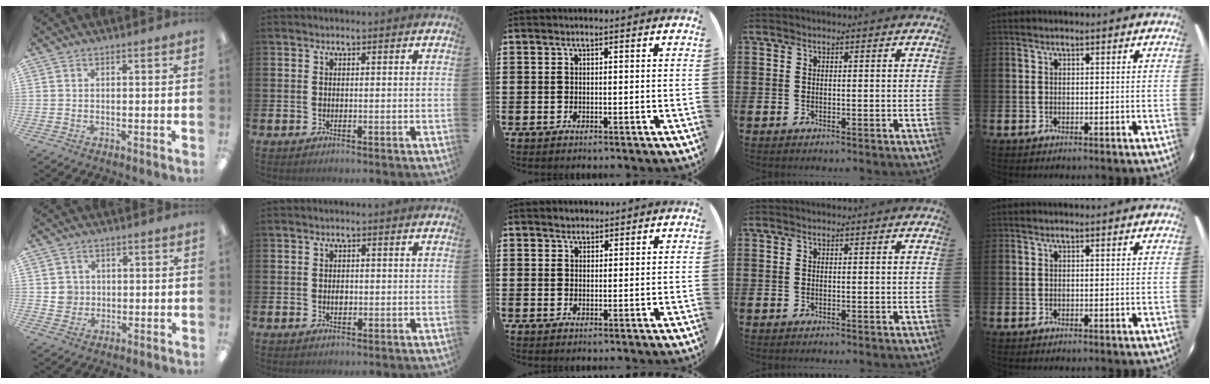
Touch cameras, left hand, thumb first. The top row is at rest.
{"thumb": {"total": 3.9, "force": [0.8, 3.9, 0.3], "torque": [0.007, -0.002, 0.009]}, "index": {"total": 1.3, "force": [0.0, 0.9, 0.9], "torque": [-0.006, 0.002, -0.005]}, "middle": {"total": 1.4, "force": [1.3, 0.6, -0.1], "torque": [0.000, 0.003, 0.026]}}